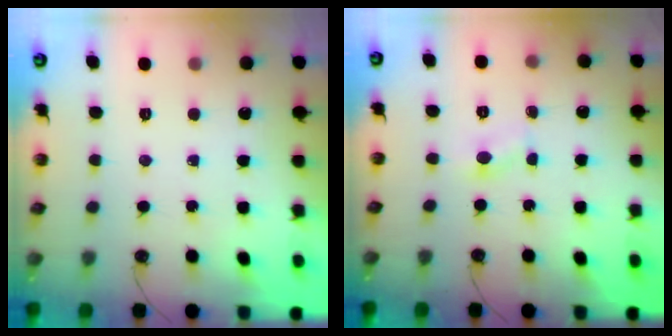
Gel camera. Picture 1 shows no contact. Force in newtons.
{"total": 2.6, "press": 2.6, "slide": 0.3}